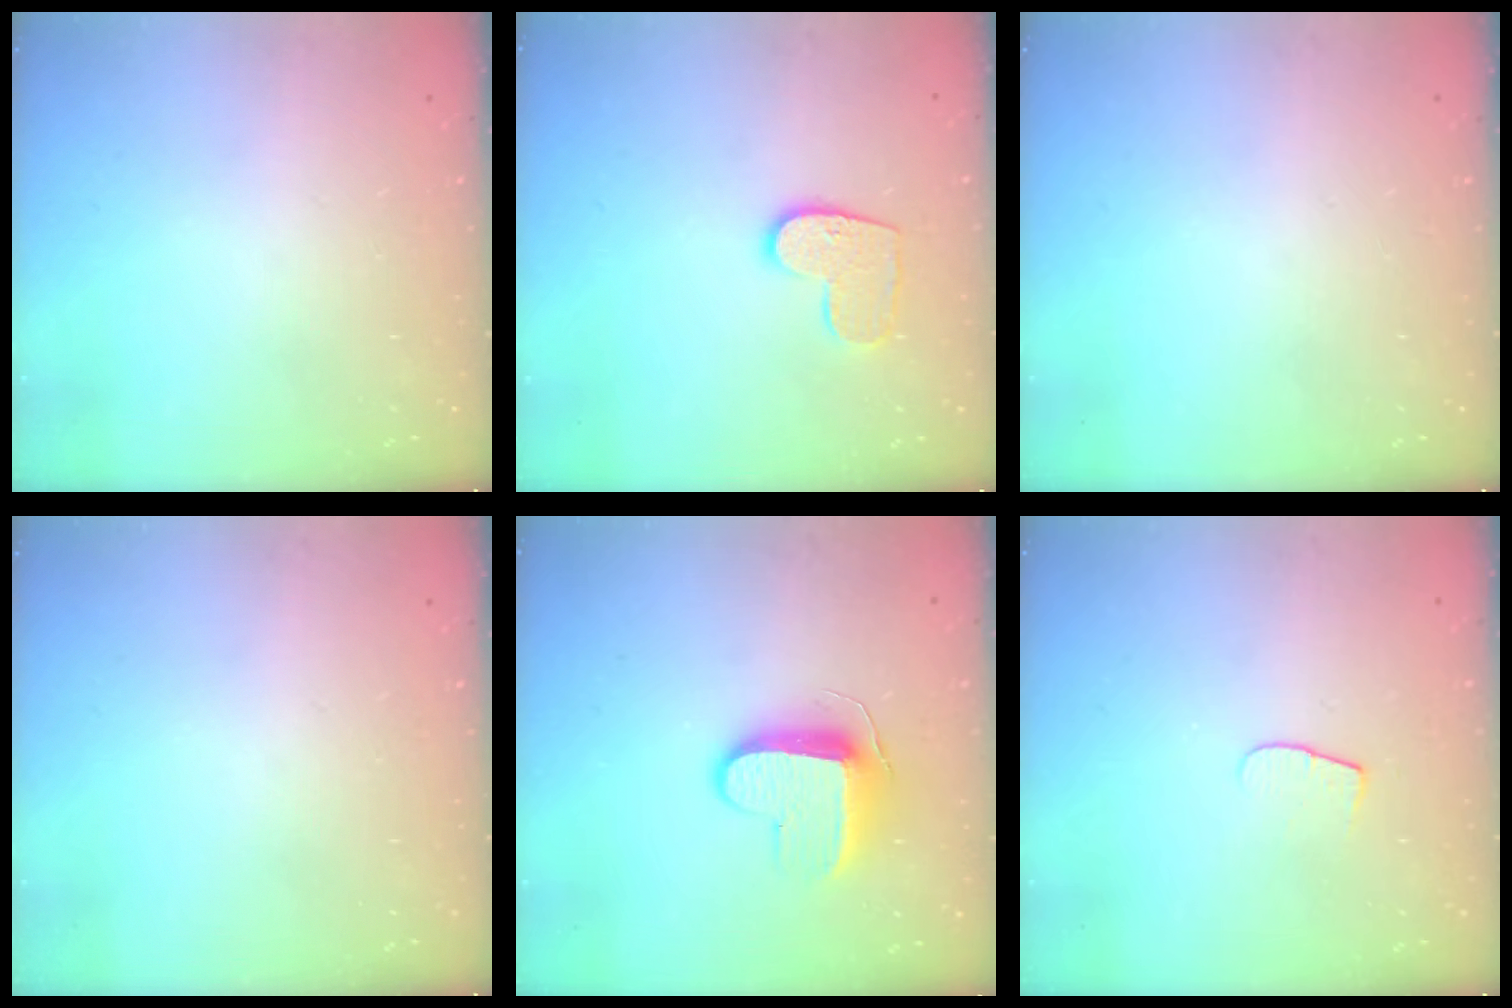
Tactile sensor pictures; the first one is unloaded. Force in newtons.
{"total": 9.3, "press": 9.3, "slide": 0.4}
{"total": 0.0}
{"total": 0.0}
{"total": 10.0, "press": 10.0, "slide": 1.1}
{"total": 5.2, "press": 5.2, "slide": 0.6}